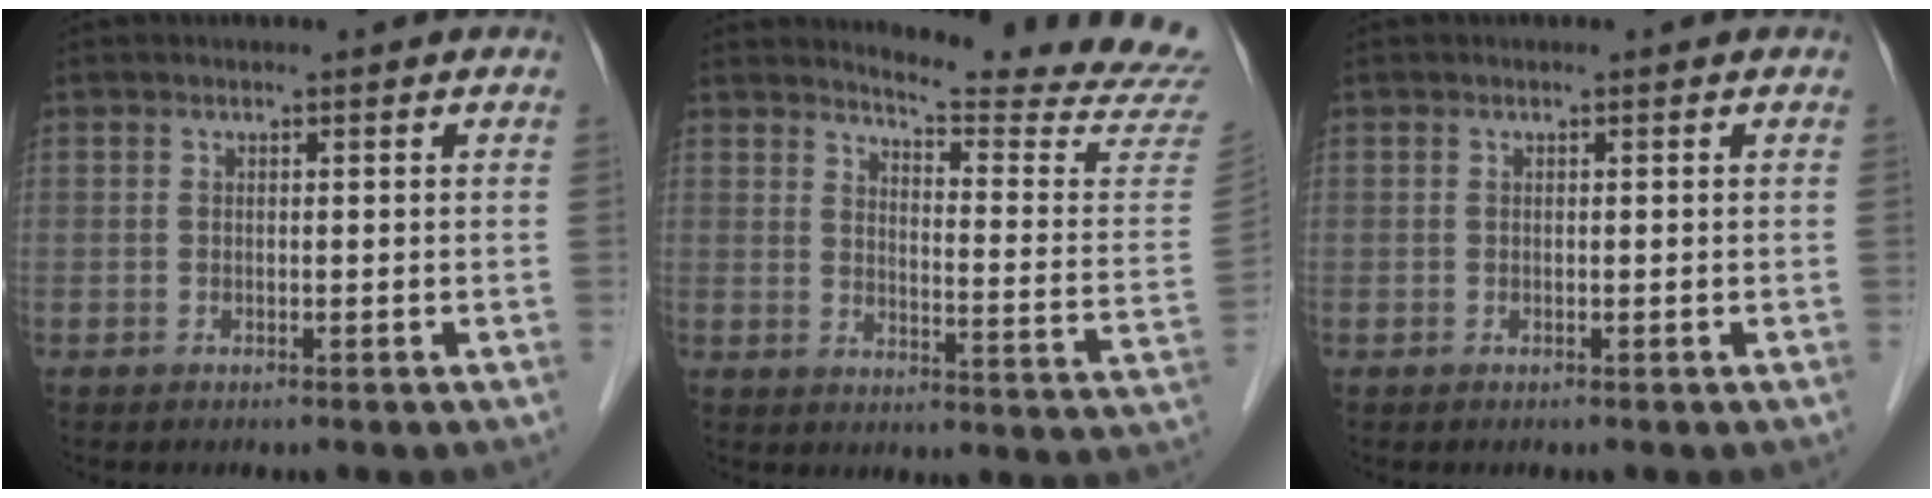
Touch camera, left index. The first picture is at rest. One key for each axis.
{"total": 17.5, "fx": 17.0, "fy": -1.5, "fz": 3.6, "tx": -0.053, "ty": -0.144, "tz": 0.190}
{"total": 0.0}